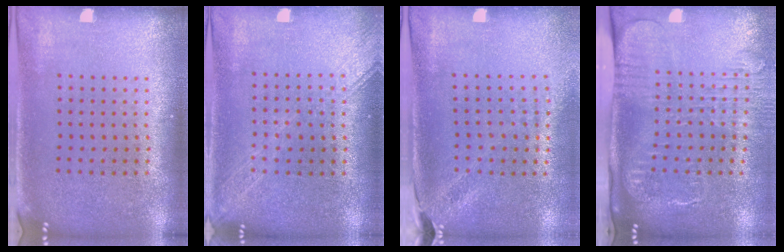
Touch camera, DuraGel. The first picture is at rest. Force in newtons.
{"total": 1.7, "press": 1.7, "slide": 0.3}
{"total": 1.9, "press": 1.6, "slide": 1.1}
{"total": 2.6, "press": 2.0, "slide": 1.7}